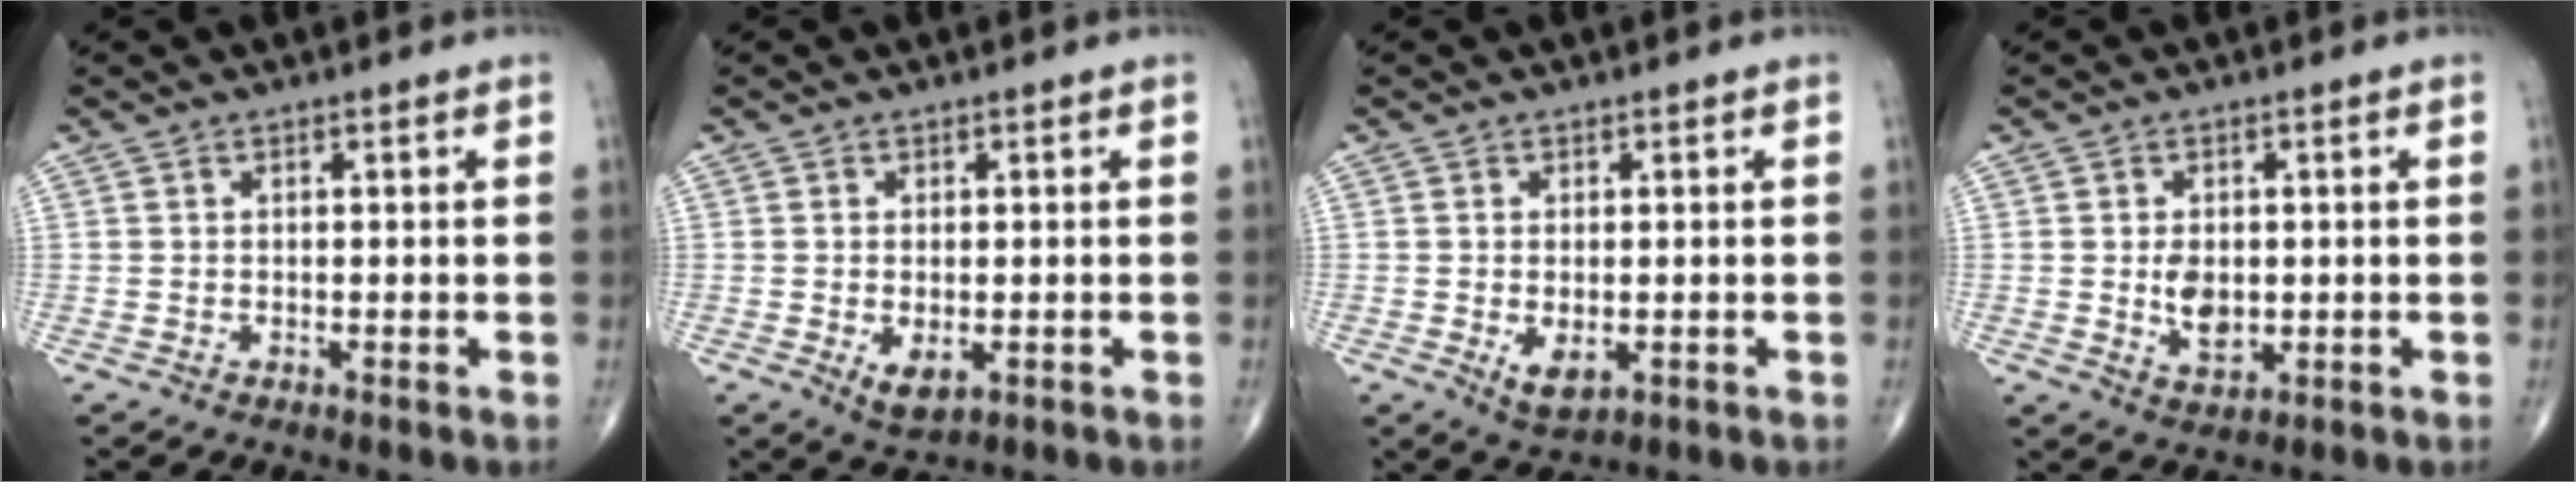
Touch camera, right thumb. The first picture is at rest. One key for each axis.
{"total": 3.5, "fx": -0.8, "fy": 1.7, "fz": 3.0, "tx": -0.048, "ty": -0.009, "tz": -0.006}
{"total": 3.9, "fx": -0.8, "fy": 2.0, "fz": 3.3, "tx": -0.052, "ty": -0.010, "tz": -0.006}
{"total": 4.9, "fx": 0.0, "fy": 3.2, "fz": 3.8, "tx": -0.051, "ty": -0.007, "tz": 0.005}